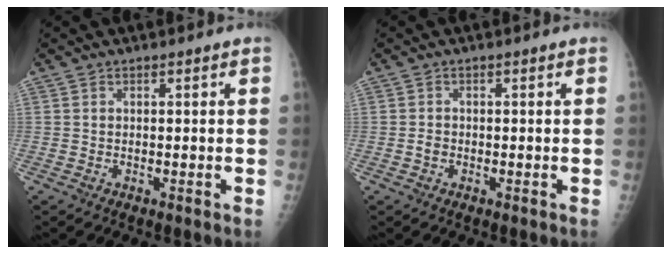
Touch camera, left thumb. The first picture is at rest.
{"total": 1.3, "force": [-0.5, 1.0, 0.6], "torque": [-0.004, 0.005, -0.008]}